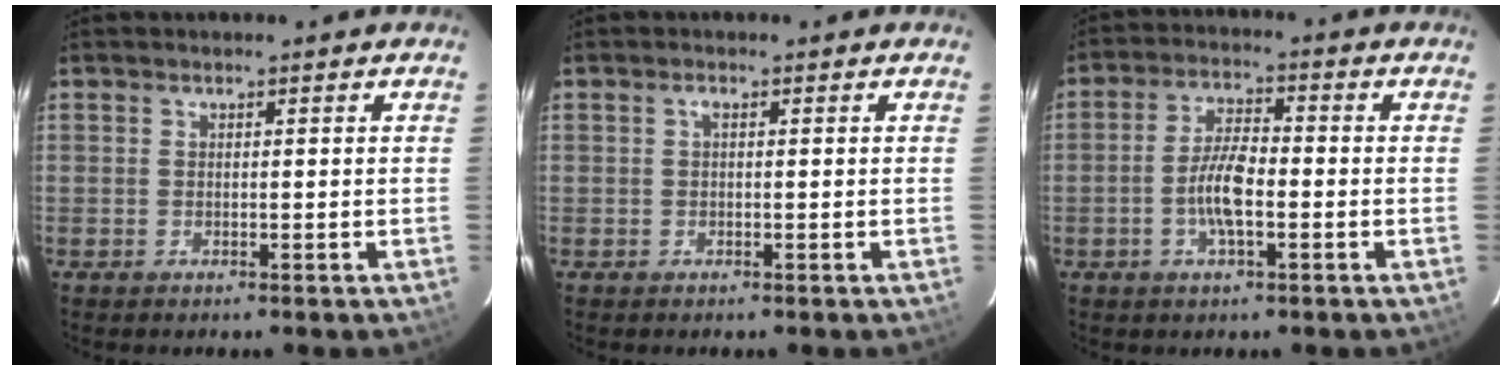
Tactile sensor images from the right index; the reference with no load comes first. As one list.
[{"total": 0.6, "force": [0.1, 0.2, 0.6], "torque": [-0.011, 0.005, 0.000]}, {"total": 6.8, "force": [-2.0, 2.1, 6.2], "torque": [-0.125, 0.008, -0.039]}]